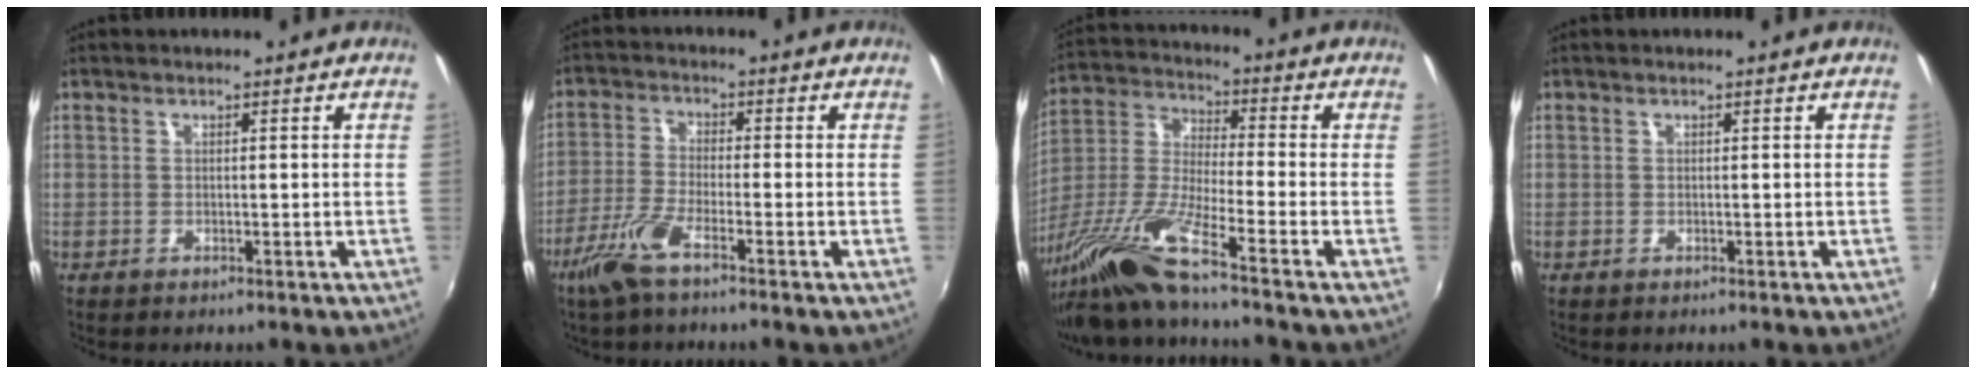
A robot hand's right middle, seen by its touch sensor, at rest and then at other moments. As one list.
[{"total": 6.8, "force": [-4.5, 0.5, 5.0], "torque": [-0.121, -0.008, -0.093]}, {"total": 12.7, "force": [-10.1, -1.4, 7.5], "torque": [-0.149, -0.014, -0.206]}, {"total": 0.0}]